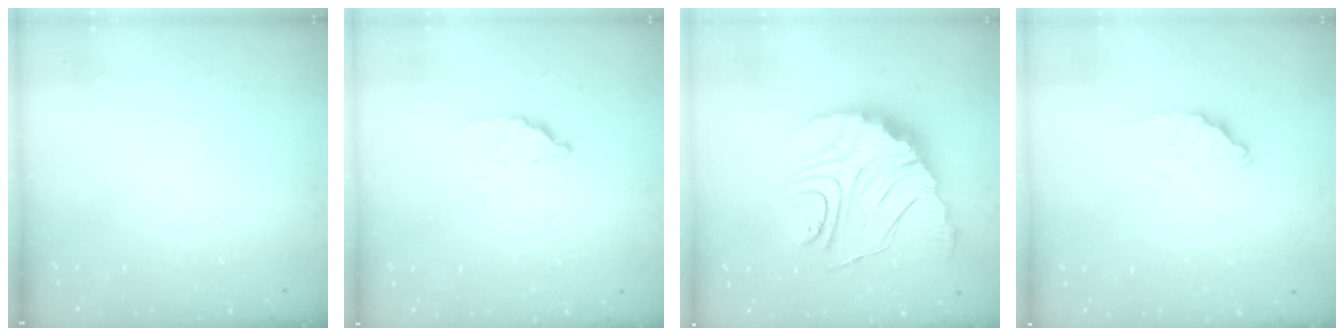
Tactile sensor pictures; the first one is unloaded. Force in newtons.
{"total": 2.7, "press": 2.7, "slide": 0.3}
{"total": 23.9, "press": 23.8, "slide": 1.9}
{"total": 3.9, "press": 3.9, "slide": 0.2}